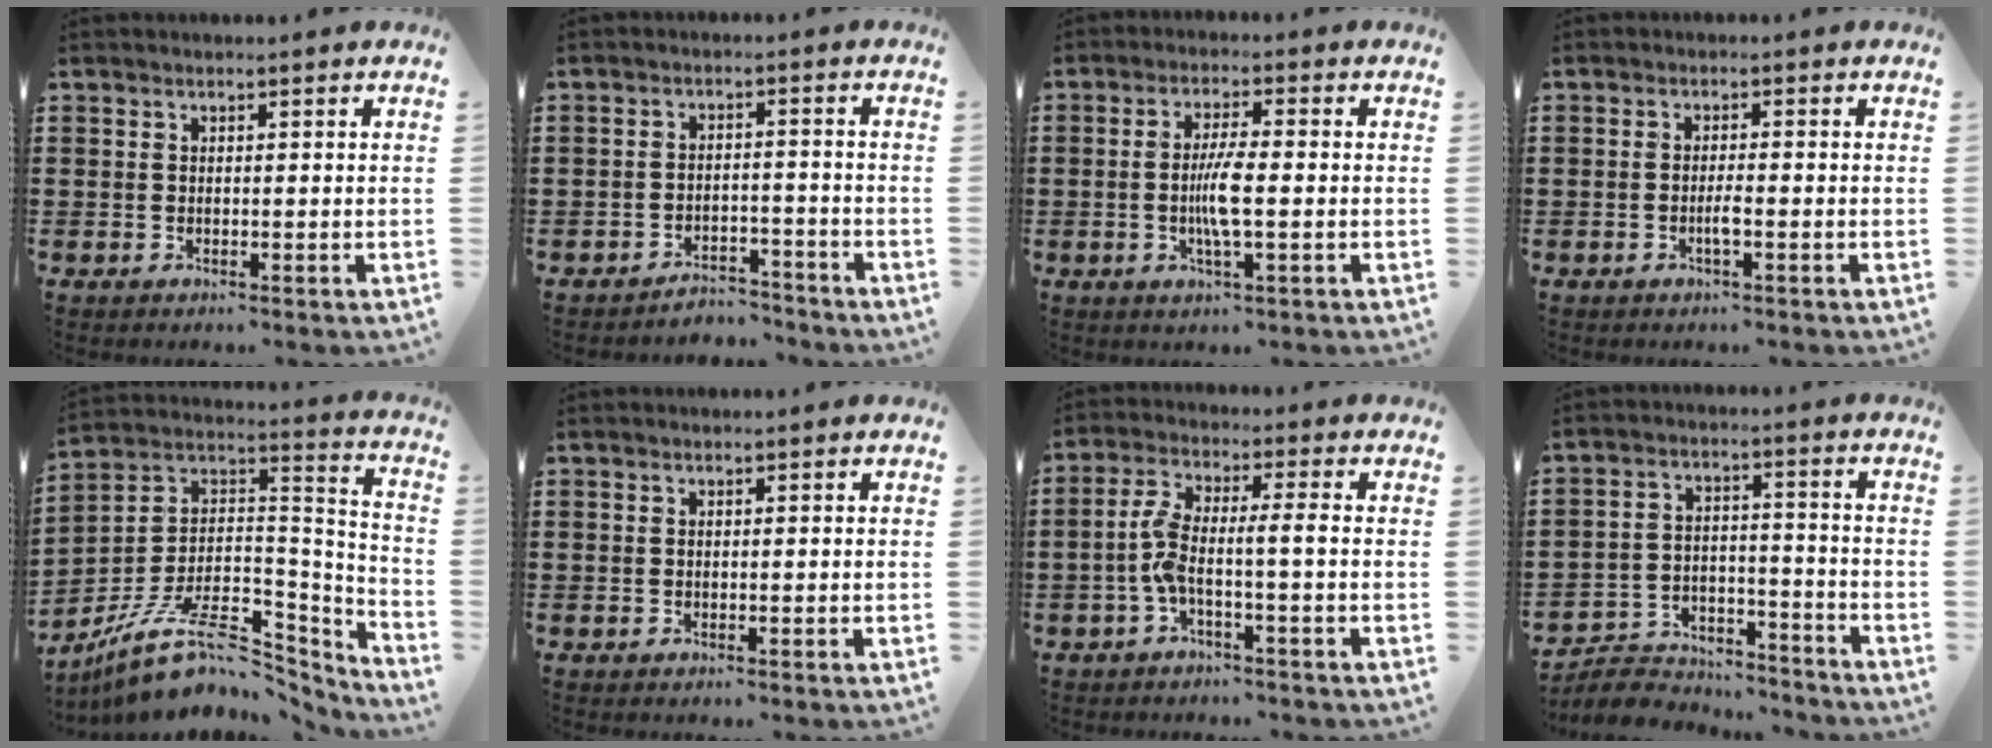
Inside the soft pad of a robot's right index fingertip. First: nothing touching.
{"total": 3.8, "force": [-3.7, 0.6, 0.0], "torque": [-0.005, 0.002, -0.077]}
{"total": 5.4, "force": [-0.7, 0.8, 5.3], "torque": [-0.106, -0.004, -0.019]}
{"total": 2.0, "force": [-0.8, 0.1, 1.8], "torque": [-0.040, -0.003, -0.016]}
{"total": 12.6, "force": [-7.9, 5.4, 8.1], "torque": [-0.165, 0.011, -0.143]}
{"total": 0.0}
{"total": 5.5, "force": [-1.2, 0.9, 5.3], "torque": [-0.126, -0.007, -0.033]}
{"total": 6.3, "force": [-6.1, 1.4, 0.7], "torque": [-0.023, 0.015, -0.124]}